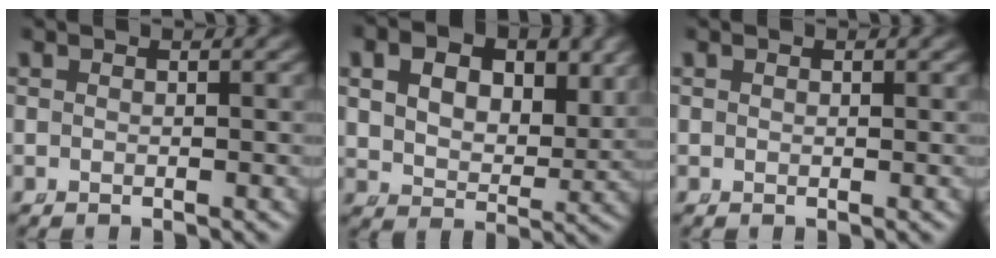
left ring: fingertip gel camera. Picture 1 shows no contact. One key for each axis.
{"total": 5.9, "fx": 2.3, "fy": 4.1, "fz": 3.6, "tx": -0.070, "ty": -0.025, "tz": 0.046}
{"total": 0.0}